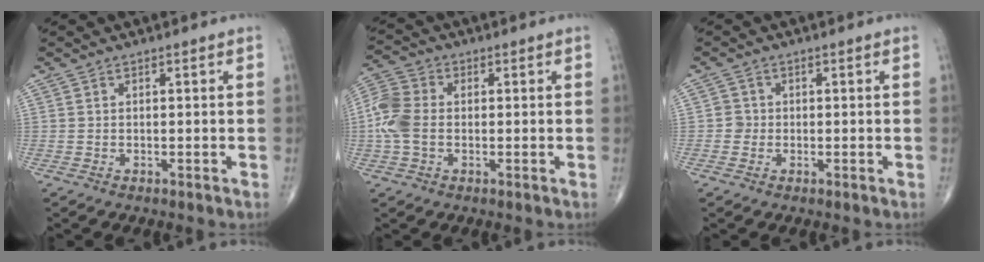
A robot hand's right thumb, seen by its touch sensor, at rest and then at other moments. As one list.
[{"total": 8.1, "force": [-0.5, 5.6, 5.9], "torque": [-0.150, 0.020, -0.017]}, {"total": 1.8, "force": [-0.3, 1.8, 0.2], "torque": [0.008, 0.008, -0.010]}]